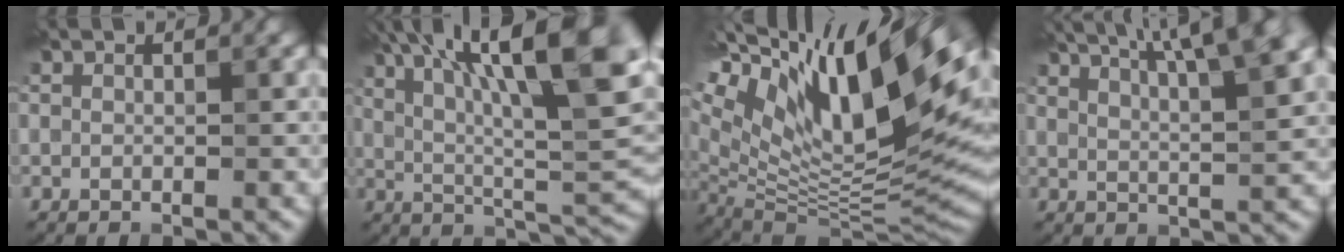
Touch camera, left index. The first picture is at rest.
{"total": 16.3, "force": [7.1, 4.6, 13.9], "torque": [-0.224, 0.019, 0.116]}
{"total": 18.2, "force": [7.6, 6.5, 15.2], "torque": [-0.271, 0.030, 0.138]}
{"total": 11.4, "force": [7.0, 3.1, 8.4], "torque": [-0.097, 0.043, 0.070]}